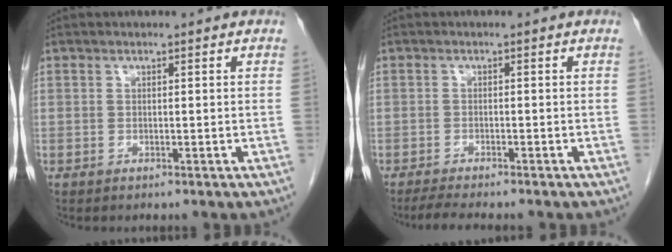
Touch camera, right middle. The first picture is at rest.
{"total": 4.6, "force": [-4.0, 0.3, 2.3], "torque": [-0.039, -0.014, -0.061]}